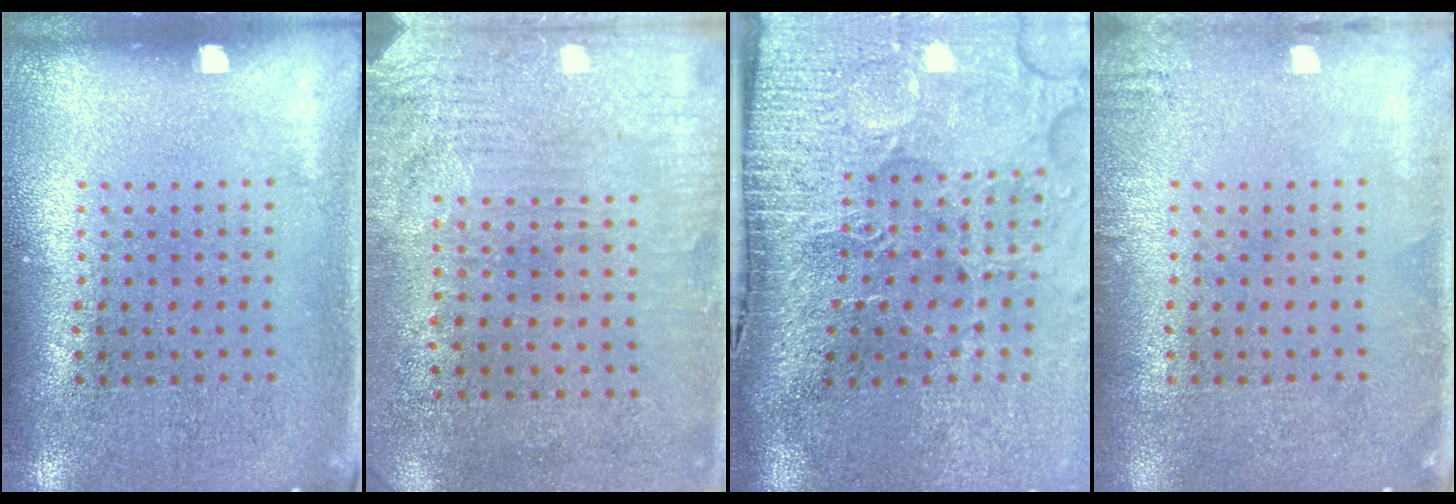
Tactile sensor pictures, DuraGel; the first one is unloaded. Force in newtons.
{"total": 3.3, "press": 2.7, "slide": 1.8}
{"total": 5.0, "press": 4.0, "slide": 3.0}
{"total": 1.0, "press": 1.0, "slide": 0.2}